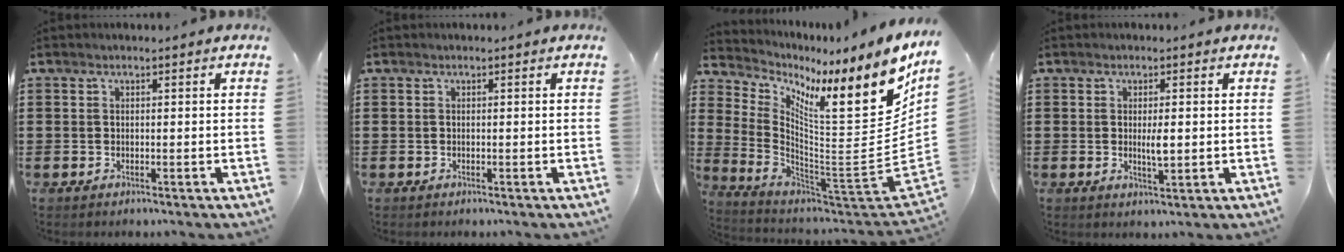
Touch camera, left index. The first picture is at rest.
{"total": 0.0}
{"total": 11.6, "force": [5.1, 3.0, 9.9], "torque": [-0.179, -0.050, 0.070]}
{"total": 2.7, "force": [0.2, 0.8, 2.6], "torque": [-0.042, -0.003, 0.000]}